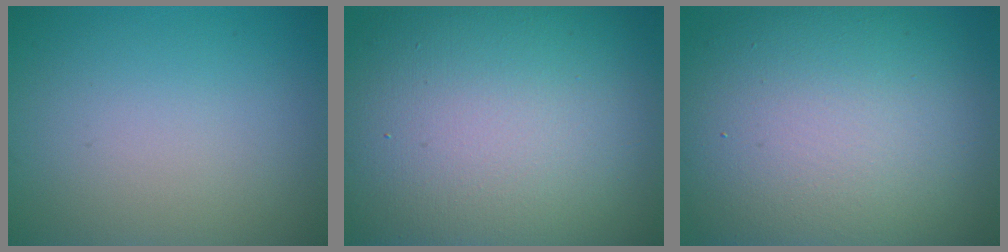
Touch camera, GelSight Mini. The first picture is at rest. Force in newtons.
{"total": 19.5, "press": 19.4, "slide": 0.8}
{"total": 15.5, "press": 15.4, "slide": 1.2}